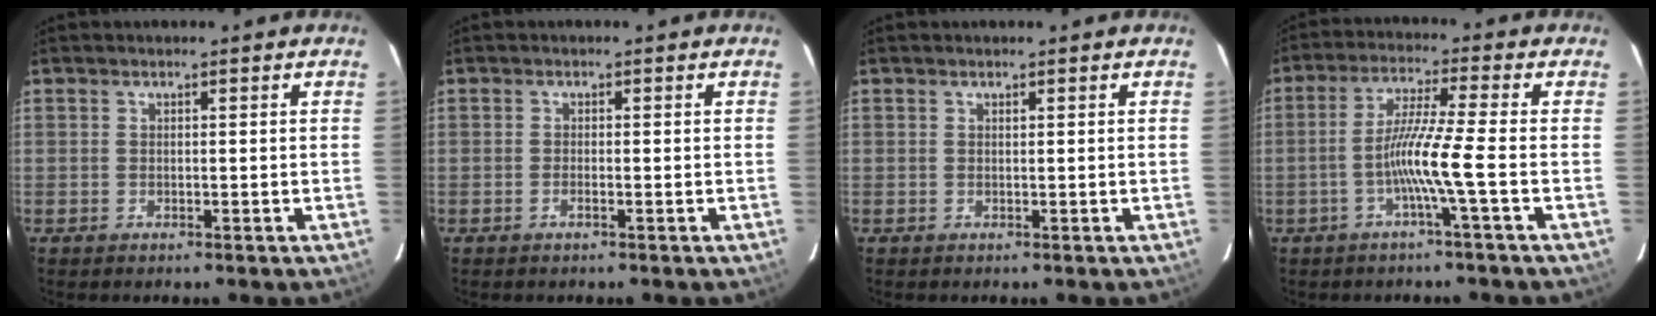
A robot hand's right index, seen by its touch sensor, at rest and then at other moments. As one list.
[{"total": 0.8, "force": [-0.4, 0.1, 0.6], "torque": [-0.015, 0.000, -0.008]}, {"total": 0.0}, {"total": 7.4, "force": [-2.2, -1.6, 6.9], "torque": [-0.132, 0.001, -0.046]}]